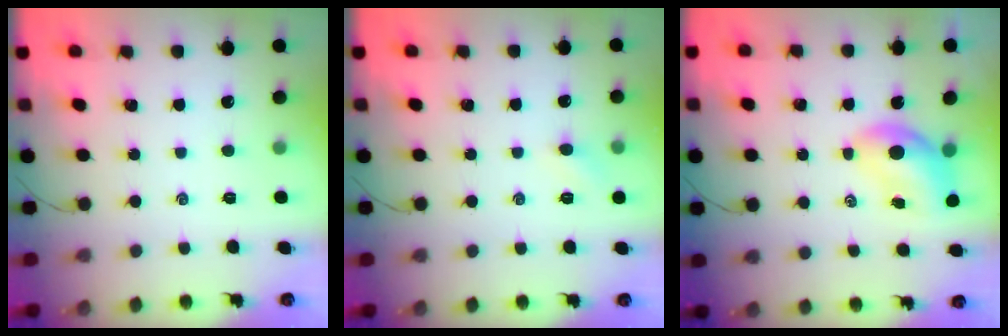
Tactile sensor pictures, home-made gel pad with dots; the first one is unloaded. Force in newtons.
{"total": 3.5, "press": 3.4, "slide": 0.8}
{"total": 6.7, "press": 6.6, "slide": 0.8}